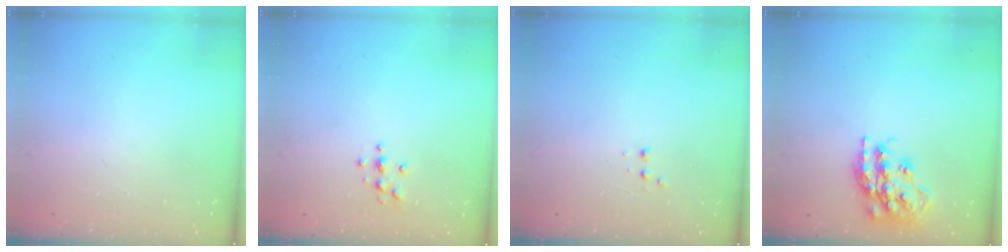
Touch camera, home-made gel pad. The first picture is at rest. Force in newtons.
{"total": 3.2, "press": 3.2, "slide": 0.5}
{"total": 2.5, "press": 2.4, "slide": 0.8}
{"total": 19.3, "press": 19.3, "slide": 1.4}